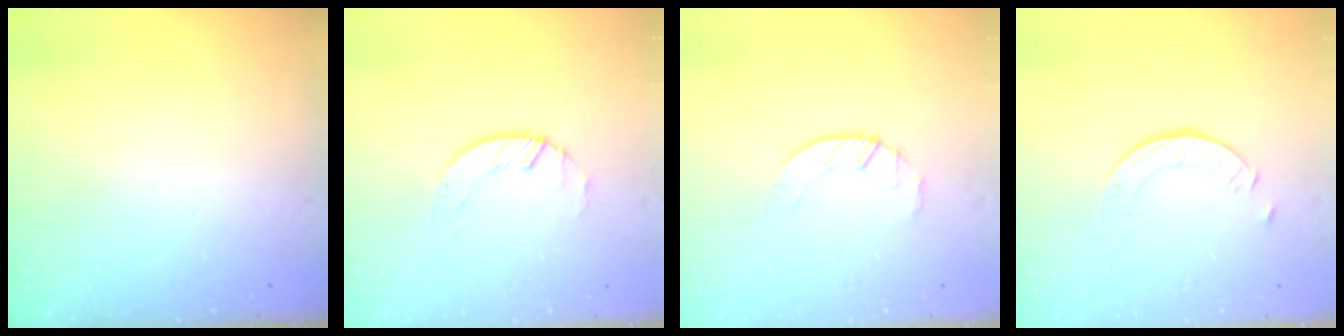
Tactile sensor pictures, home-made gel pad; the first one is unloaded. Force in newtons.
{"total": 0.6, "press": 0.6, "slide": 0.1}
{"total": 2.2, "press": 2.2, "slide": 0.4}
{"total": 1.8, "press": 1.8, "slide": 0.2}